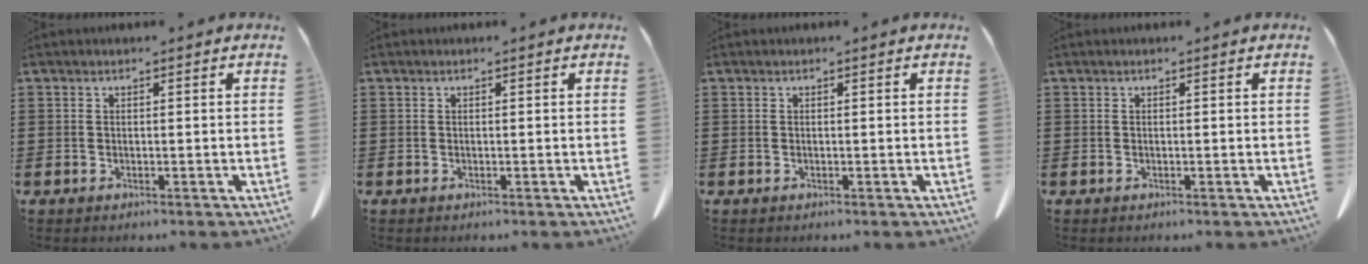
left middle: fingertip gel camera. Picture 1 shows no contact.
{"total": 0.0}
{"total": 0.0}
{"total": 0.0}